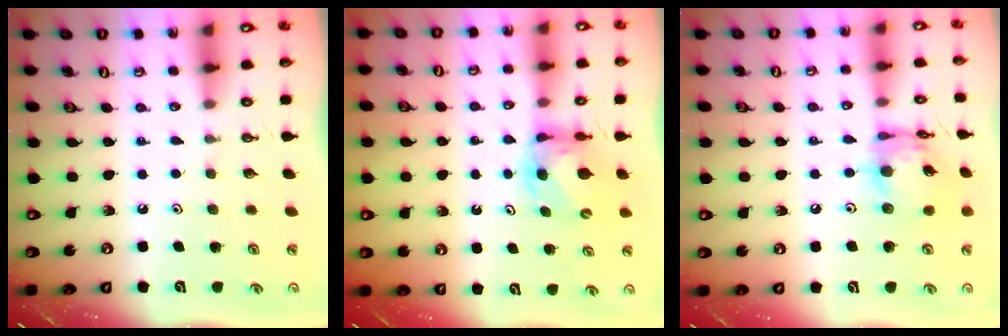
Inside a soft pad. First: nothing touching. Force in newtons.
{"total": 5.8, "press": 5.7, "slide": 0.6}
{"total": 14.0, "press": 13.9, "slide": 1.3}